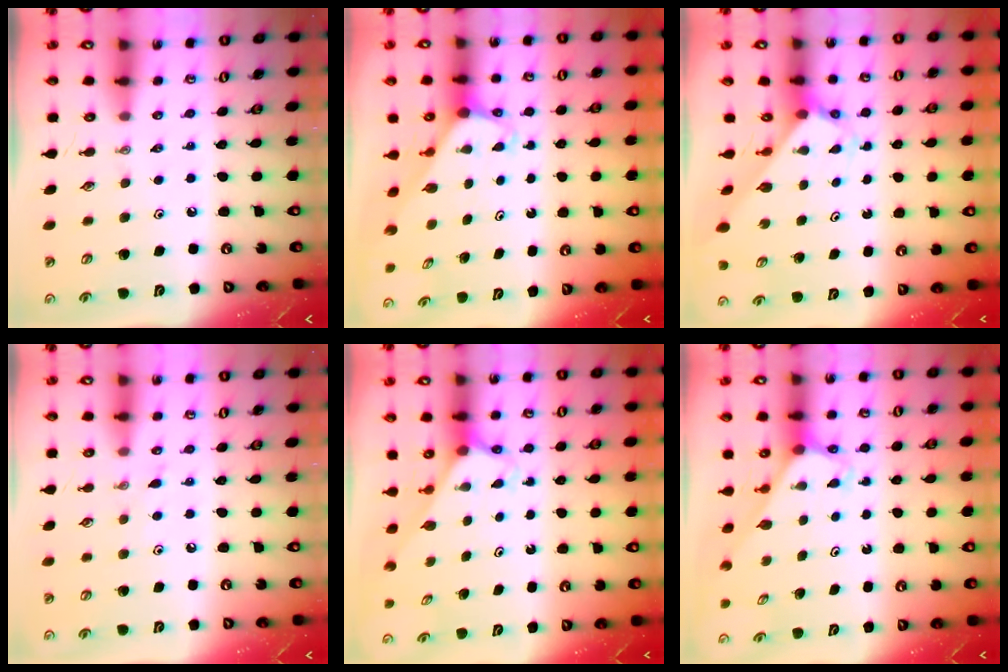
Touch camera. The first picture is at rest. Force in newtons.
{"total": 2.0, "press": 2.0, "slide": 0.1}
{"total": 2.6, "press": 2.6, "slide": 0.2}
{"total": 4.4, "press": 4.4, "slide": 0.4}
{"total": 2.5, "press": 2.5, "slide": 0.2}
{"total": 2.6, "press": 2.6, "slide": 0.2}